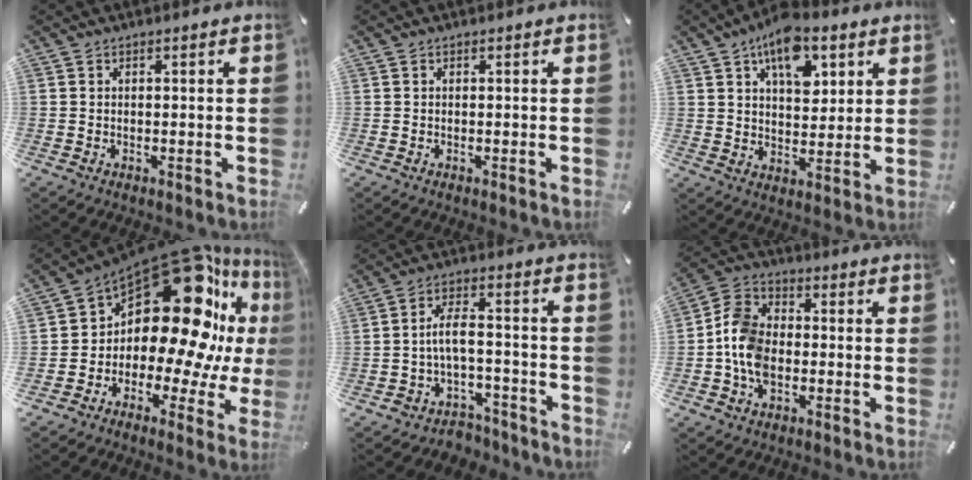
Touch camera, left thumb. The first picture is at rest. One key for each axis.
{"total": 0.0}
{"total": 12.4, "fx": 6.6, "fy": 7.0, "fz": 7.8, "tx": -0.112, "ty": -0.021, "tz": 0.113}
{"total": 22.8, "fx": 9.9, "fy": 12.2, "fz": 16.5, "tx": -0.245, "ty": -0.107, "tz": 0.170}
{"total": 7.1, "fx": -2.2, "fy": 4.5, "fz": 5.0, "tx": -0.103, "ty": 0.009, "tz": -0.040}
{"total": 9.5, "fx": -2.5, "fy": 7.2, "fz": 5.7, "tx": -0.131, "ty": 0.022, "tz": -0.045}